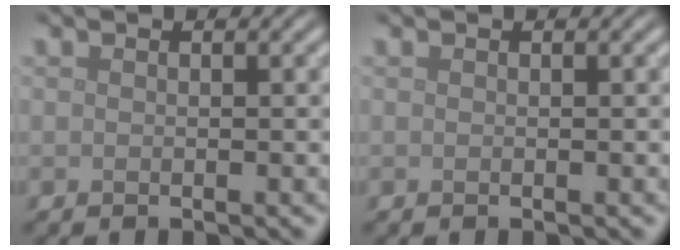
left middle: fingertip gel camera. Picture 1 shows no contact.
{"total": 0.0}